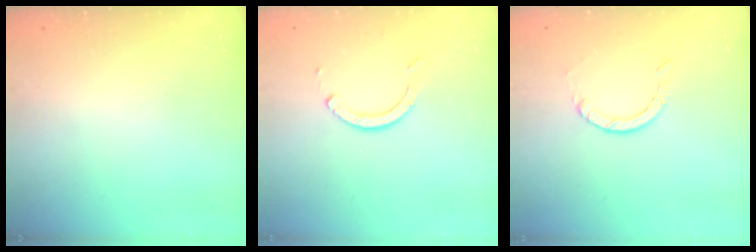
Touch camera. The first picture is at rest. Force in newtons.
{"total": 6.0, "press": 6.0, "slide": 0.5}
{"total": 0.9, "press": 0.9, "slide": 0.1}